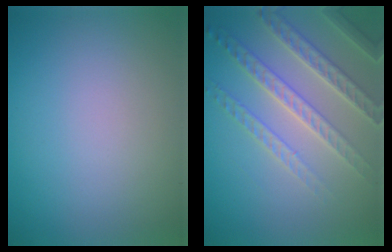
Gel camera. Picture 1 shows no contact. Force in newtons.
{"total": 4.4, "press": 4.2, "slide": 1.1}